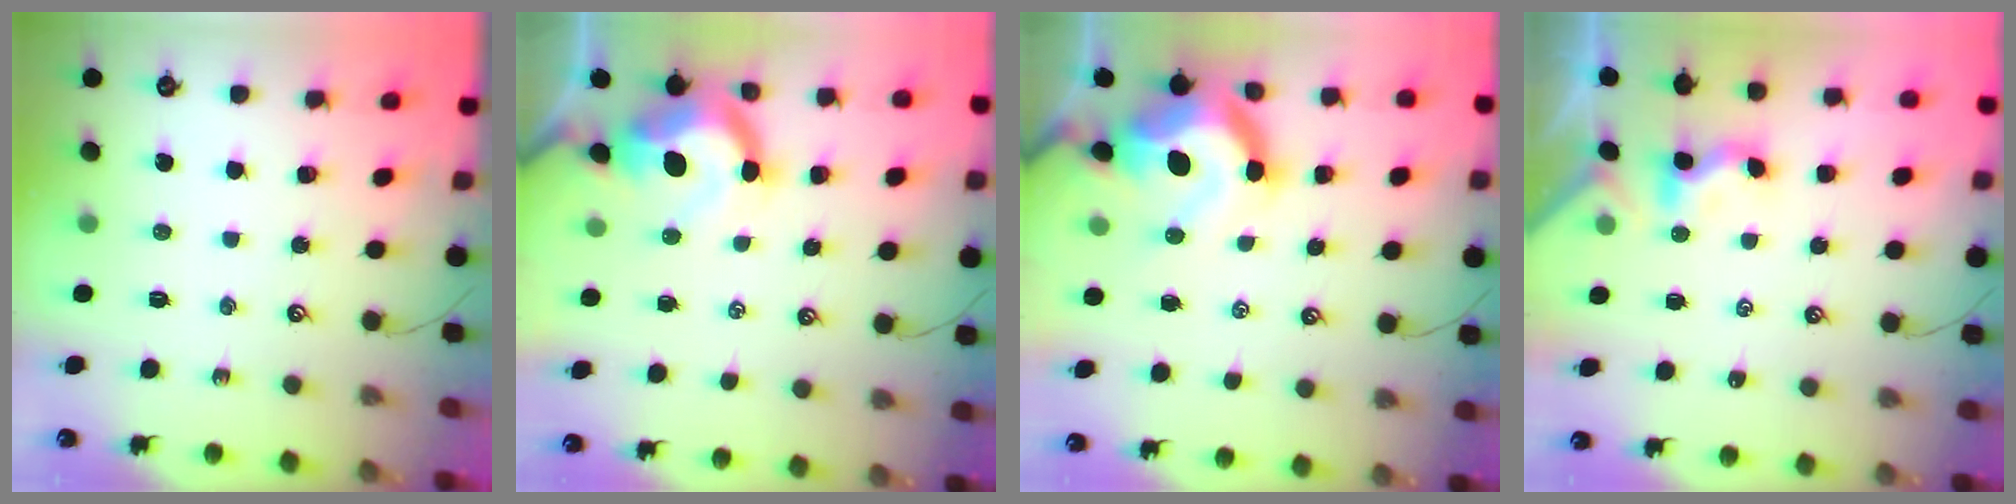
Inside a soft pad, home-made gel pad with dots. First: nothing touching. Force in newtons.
{"total": 9.4, "press": 9.3, "slide": 1.4}
{"total": 18.2, "press": 18.0, "slide": 2.5}
{"total": 1.7, "press": 1.7, "slide": 0.5}